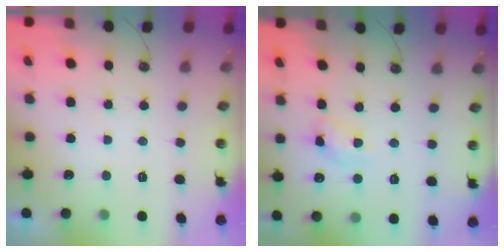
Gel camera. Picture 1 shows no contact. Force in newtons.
{"total": 9.5, "press": 9.5, "slide": 0.6}